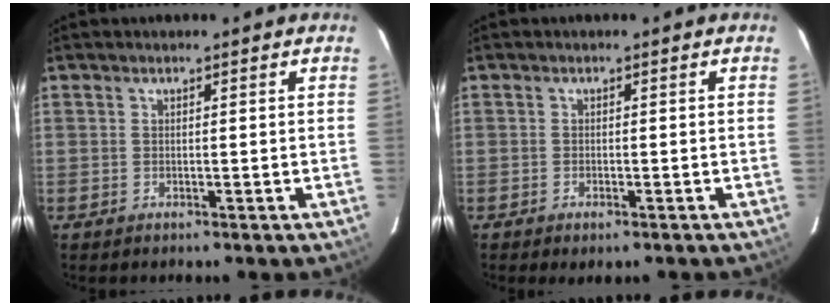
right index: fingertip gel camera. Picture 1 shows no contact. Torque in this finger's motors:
{"motor_torque": [0.67, -0.46, 0.27, 0.03]}